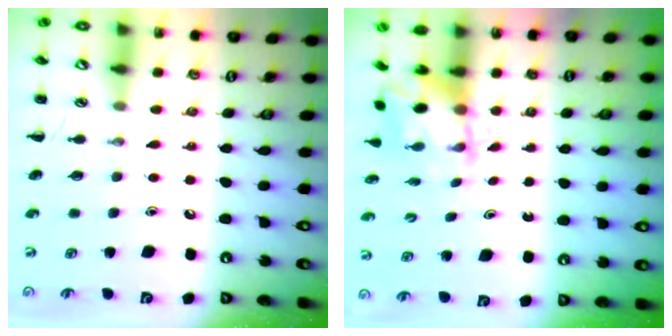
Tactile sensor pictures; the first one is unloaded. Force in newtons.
{"total": 2.7, "press": 2.5, "slide": 0.9}